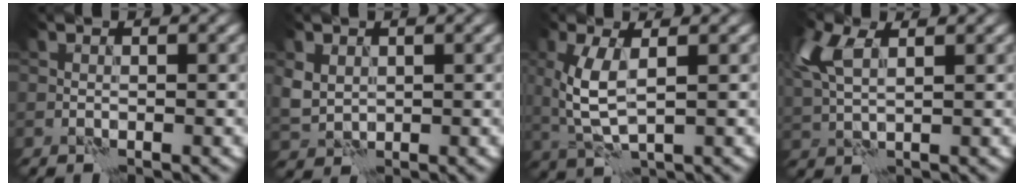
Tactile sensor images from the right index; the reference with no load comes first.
{"total": 2.6, "force": [0.7, 2.1, 1.3], "torque": [-0.036, 0.000, 0.015]}
{"total": 5.1, "force": [0.6, 2.2, 4.6], "torque": [-0.114, -0.001, 0.013]}
{"total": 5.5, "force": [2.1, 2.6, 4.3], "torque": [-0.116, 0.018, 0.040]}